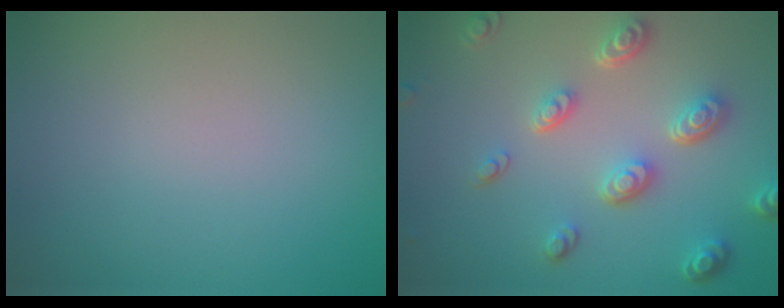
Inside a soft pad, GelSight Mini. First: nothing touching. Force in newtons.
{"total": 4.7, "press": 3.6, "slide": 3.1}